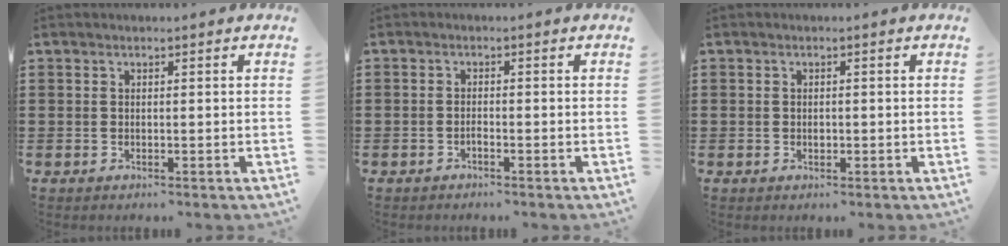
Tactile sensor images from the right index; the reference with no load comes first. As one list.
[{"total": 0.8, "force": [-0.7, 0.2, 0.2], "torque": [-0.006, -0.002, -0.013]}, {"total": 0.7, "force": [0.0, 0.6, 0.4], "torque": [-0.007, 0.002, 0.000]}]